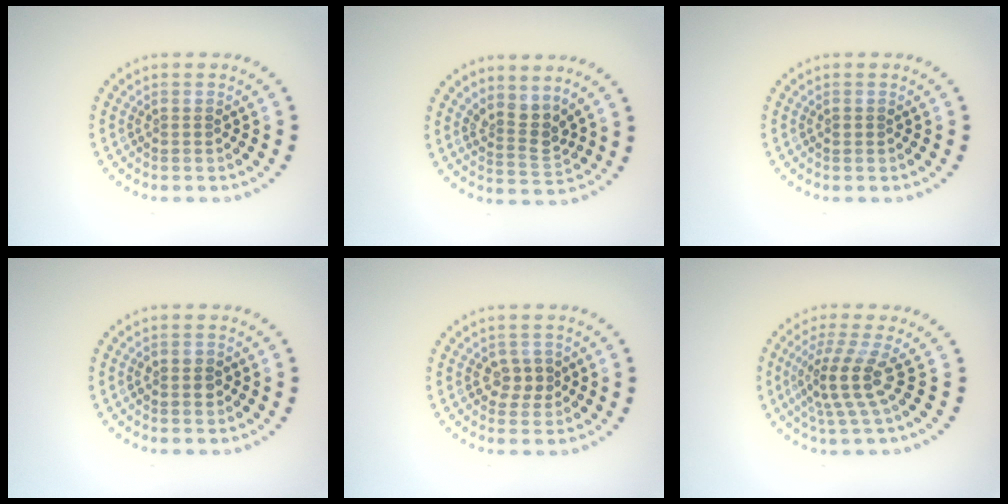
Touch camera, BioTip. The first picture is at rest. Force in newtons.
{"total": 2.7, "press": 2.0, "slide": 1.8}
{"total": 0.6, "press": 0.6, "slide": 0.1}
{"total": 1.4, "press": 1.4, "slide": 0.3}
{"total": 2.2, "press": 2.1, "slide": 0.6}
{"total": 3.9, "press": 2.8, "slide": 2.7}